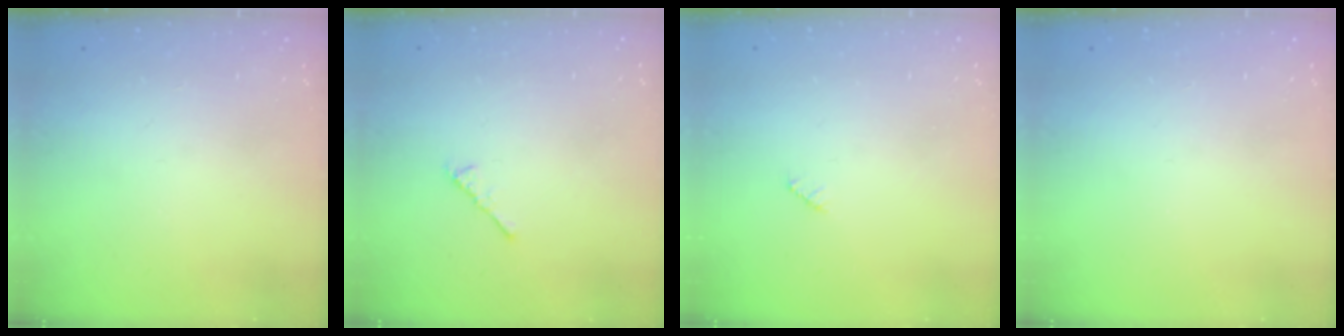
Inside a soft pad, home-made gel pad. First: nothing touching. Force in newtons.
{"total": 2.9, "press": 2.8, "slide": 0.7}
{"total": 2.5, "press": 2.5, "slide": 0.3}
{"total": 0.0}